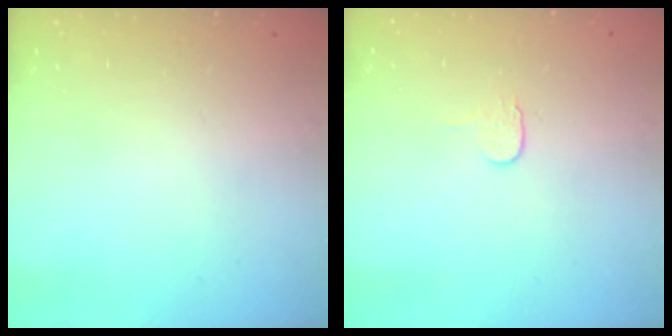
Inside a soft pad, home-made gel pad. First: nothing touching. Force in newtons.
{"total": 4.0, "press": 3.9, "slide": 0.5}